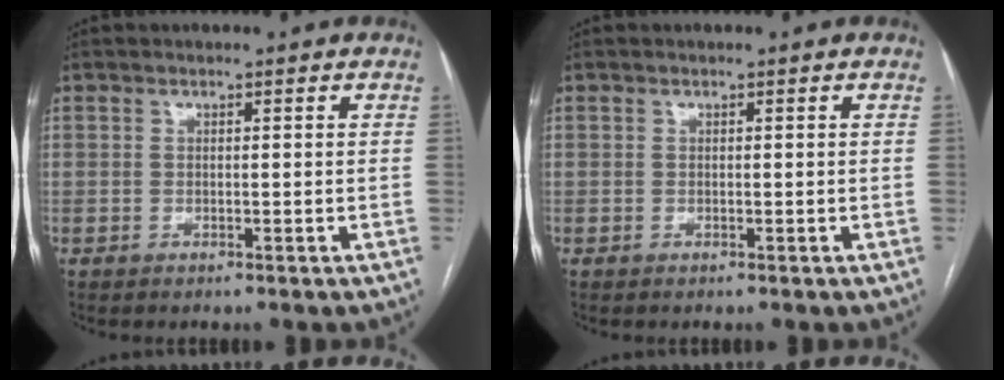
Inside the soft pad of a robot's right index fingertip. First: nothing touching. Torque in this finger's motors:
{"motor_torque": [-0.02, 0.01, 0.00, 0.00]}